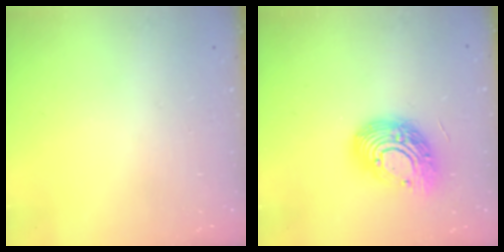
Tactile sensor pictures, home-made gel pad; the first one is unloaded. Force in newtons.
{"total": 16.1, "press": 16.0, "slide": 1.3}